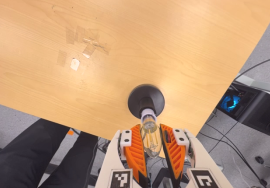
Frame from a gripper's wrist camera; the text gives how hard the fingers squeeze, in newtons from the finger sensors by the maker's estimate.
{"total": 11.4, "left": 12.8, "right": 10.1}